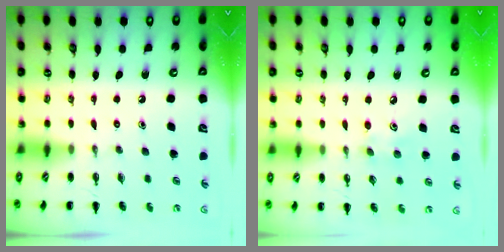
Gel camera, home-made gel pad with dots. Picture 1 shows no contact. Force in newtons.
{"total": 4.8, "press": 4.7, "slide": 1.2}